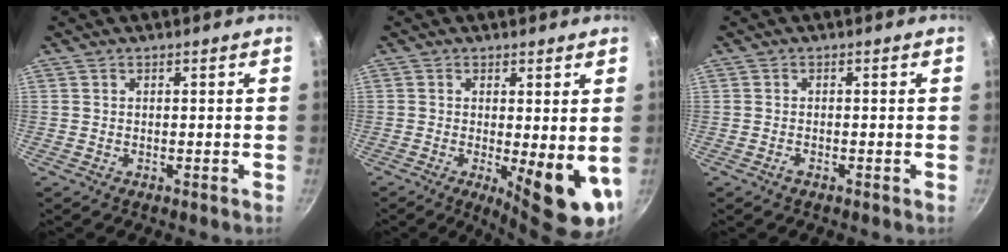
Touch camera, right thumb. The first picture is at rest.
{"total": 10.5, "force": [-0.9, 3.0, 10.0], "torque": [-0.120, -0.016, -0.005]}
{"total": 0.9, "force": [-0.7, 0.3, 0.6], "torque": [-0.014, 0.004, -0.015]}